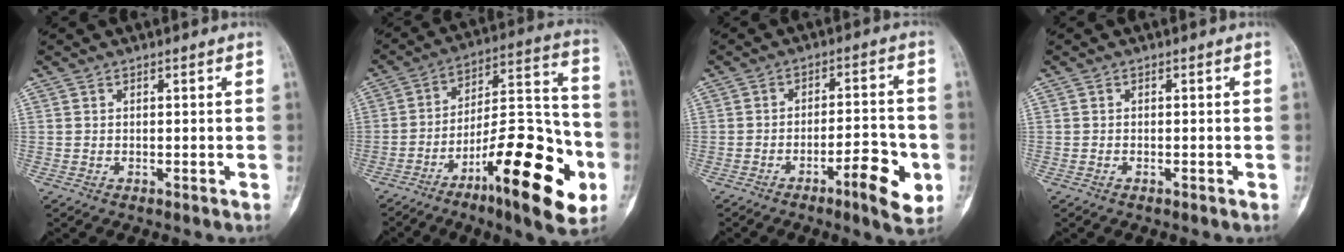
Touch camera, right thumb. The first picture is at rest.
{"total": 24.4, "force": [-10.2, 7.2, 21.0], "torque": [-0.298, 0.061, -0.154]}
{"total": 9.7, "force": [-4.0, 2.6, 8.5], "torque": [-0.108, 0.023, -0.057]}
{"total": 0.0}